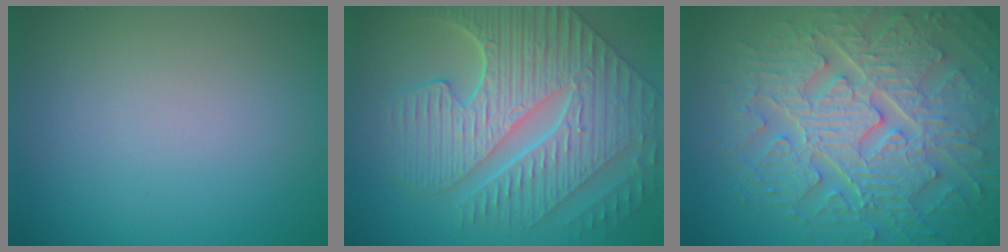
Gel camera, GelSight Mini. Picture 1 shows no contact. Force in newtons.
{"total": 10.0, "press": 7.1, "slide": 7.0}
{"total": 9.6, "press": 7.0, "slide": 6.6}